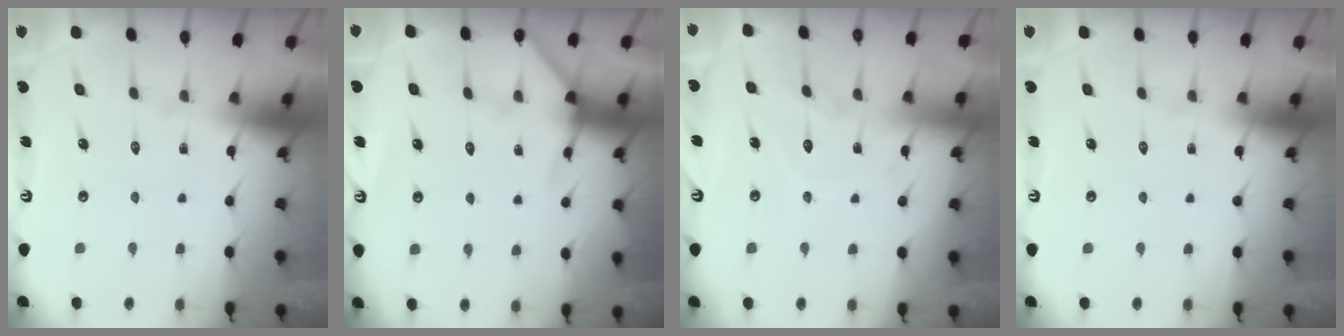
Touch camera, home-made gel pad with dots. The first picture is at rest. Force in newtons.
{"total": 6.5, "press": 6.5, "slide": 0.3}
{"total": 8.0, "press": 7.9, "slide": 0.3}
{"total": 0.0}